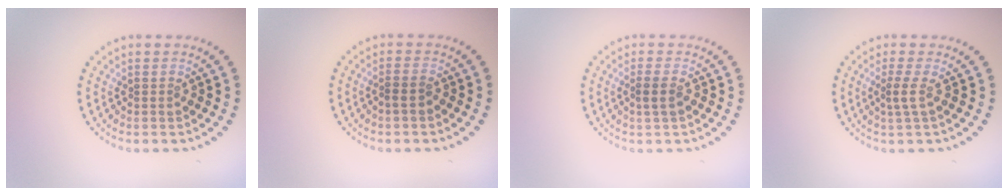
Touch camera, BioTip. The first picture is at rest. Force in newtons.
{"total": 0.9, "press": 0.7, "slide": 0.6}
{"total": 1.1, "press": 0.9, "slide": 0.6}
{"total": 1.4, "press": 0.9, "slide": 1.0}